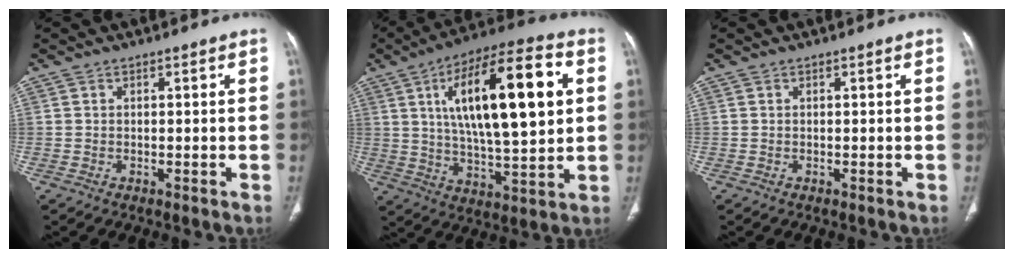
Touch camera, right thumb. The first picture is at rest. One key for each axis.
{"total": 23.7, "fx": 5.8, "fy": 8.0, "fz": 21.5, "tx": -0.338, "ty": -0.001, "tz": 0.091}
{"total": 0.0}